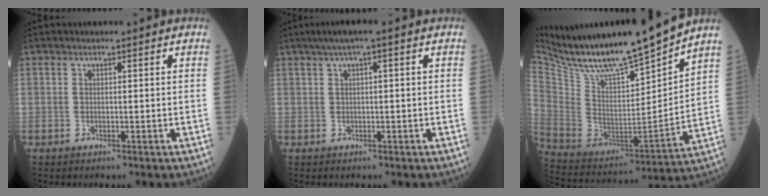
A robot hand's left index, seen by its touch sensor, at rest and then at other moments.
{"total": 3.8, "force": [2.0, 0.1, 3.3], "torque": [-0.057, 0.018, 0.033]}
{"total": 19.8, "force": [17.6, 0.6, 9.2], "torque": [-0.179, -0.031, 0.309]}